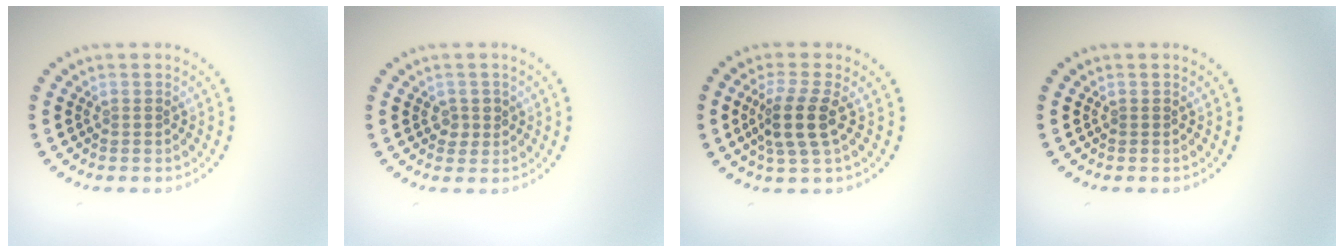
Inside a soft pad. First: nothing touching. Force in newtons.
{"total": 1.4, "press": 1.3, "slide": 0.7}
{"total": 3.5, "press": 2.8, "slide": 2.1}
{"total": 0.0}